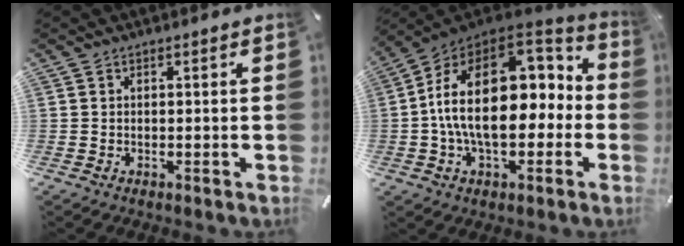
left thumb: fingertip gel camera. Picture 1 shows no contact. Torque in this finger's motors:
{"motor_torque": [1.29, 3.71, 2.77, 0.00, 1.00]}